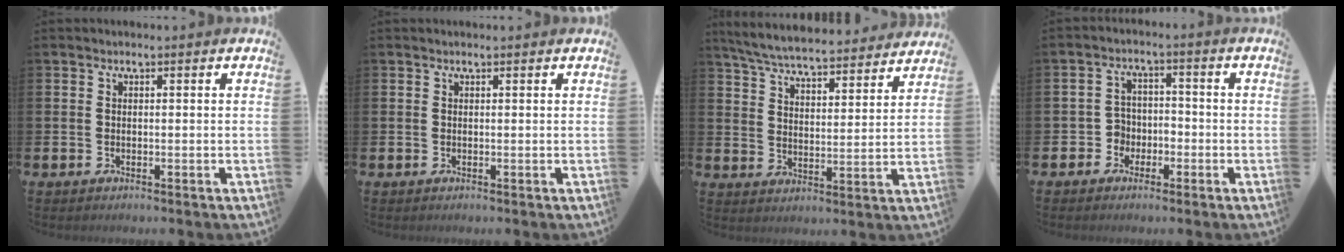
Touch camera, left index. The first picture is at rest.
{"total": 0.0}
{"total": 6.7, "force": [6.5, 0.7, 1.6], "torque": [-0.062, -0.044, 0.113]}
{"total": 3.4, "force": [-2.0, 2.7, 0.1], "torque": [-0.018, 0.005, -0.048]}